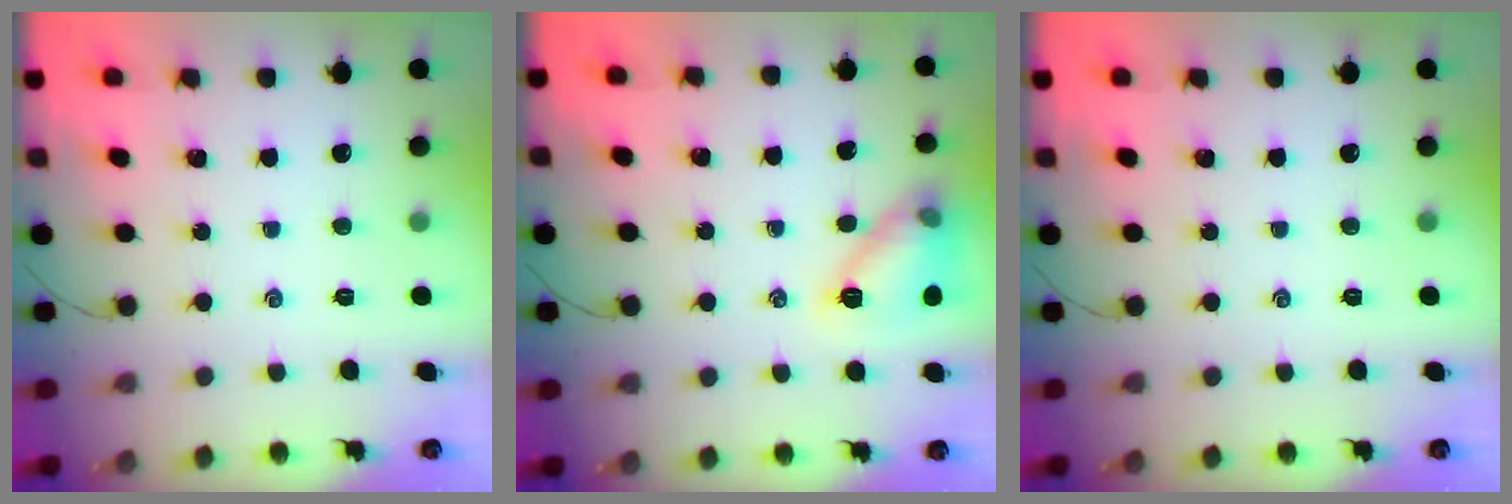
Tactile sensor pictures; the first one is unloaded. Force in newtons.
{"total": 12.7, "press": 12.7, "slide": 0.5}
{"total": 0.0}